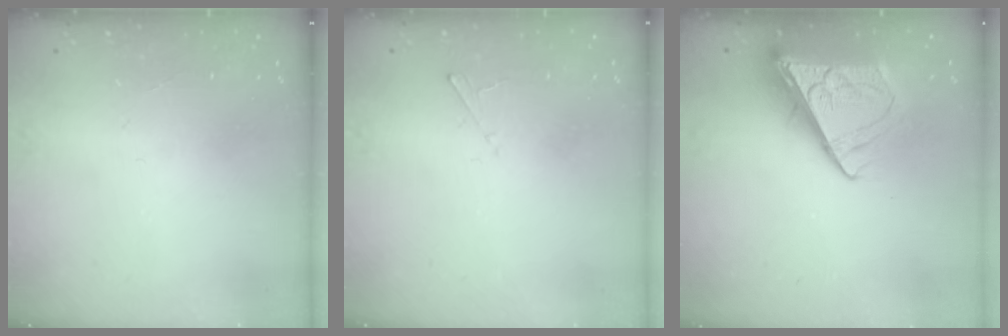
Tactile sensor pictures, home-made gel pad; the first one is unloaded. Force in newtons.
{"total": 2.0, "press": 2.0, "slide": 0.2}
{"total": 12.6, "press": 12.6, "slide": 1.6}